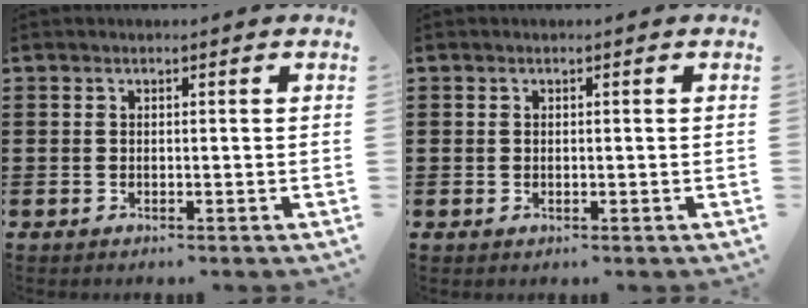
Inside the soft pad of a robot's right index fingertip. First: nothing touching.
{"total": 0.0}